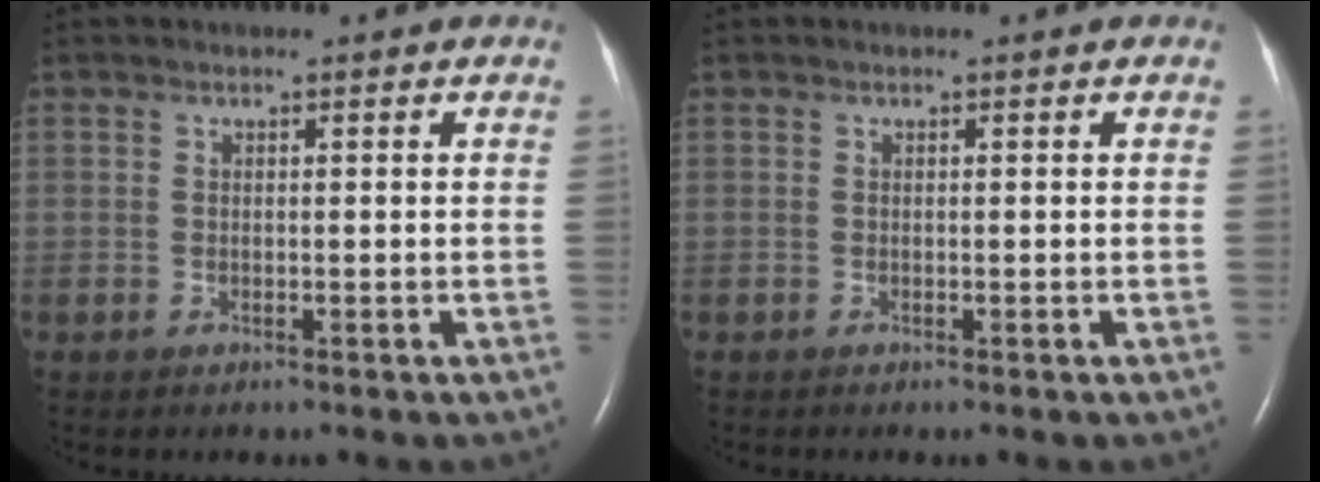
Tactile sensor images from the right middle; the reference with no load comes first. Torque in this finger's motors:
{"motor_torque": [0.00, 0.00, 0.00, 0.00]}